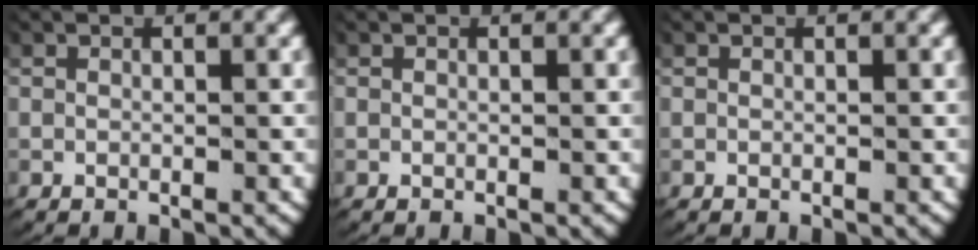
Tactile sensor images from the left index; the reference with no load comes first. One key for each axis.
{"total": 0.0}
{"total": 0.0}